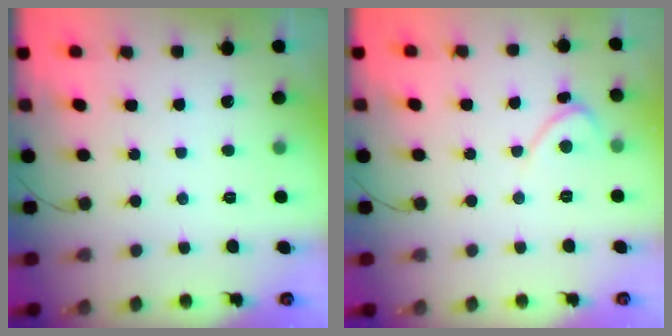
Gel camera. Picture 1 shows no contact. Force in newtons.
{"total": 2.2, "press": 2.2, "slide": 0.2}